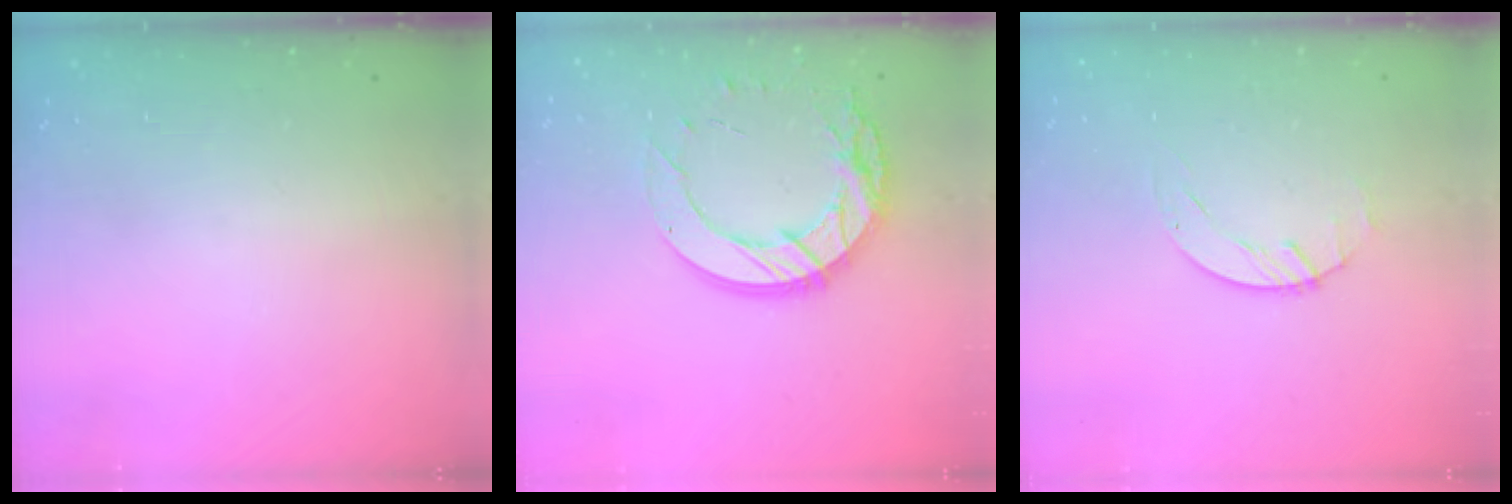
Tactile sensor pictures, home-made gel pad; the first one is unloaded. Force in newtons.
{"total": 16.8, "press": 16.8, "slide": 1.2}
{"total": 0.6, "press": 0.6, "slide": 0.1}